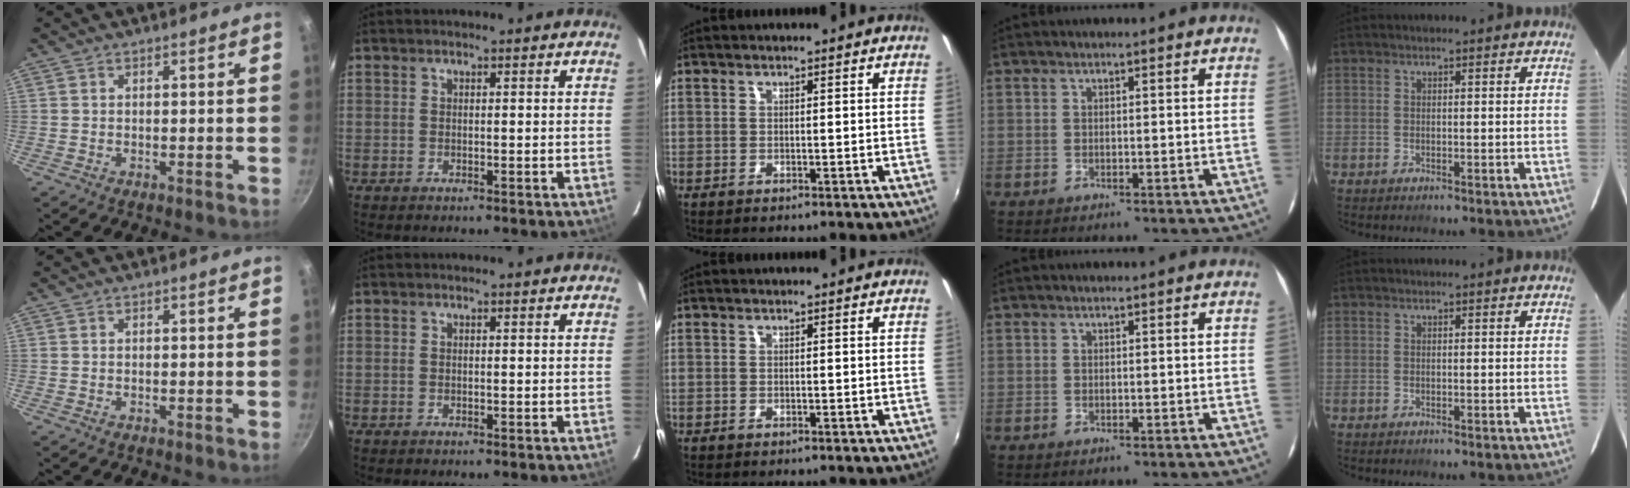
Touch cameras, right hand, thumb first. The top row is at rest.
{}